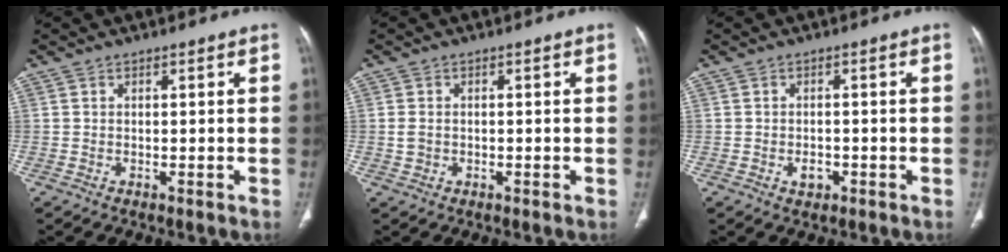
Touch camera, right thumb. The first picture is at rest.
{"total": 1.9, "force": [-0.2, 1.6, 1.1], "torque": [-0.026, 0.005, -0.001]}
{"total": 2.2, "force": [-0.9, 1.6, 1.3], "torque": [-0.016, 0.006, -0.009]}